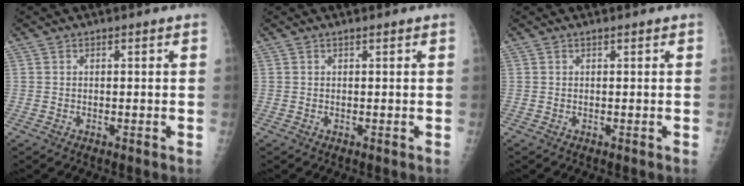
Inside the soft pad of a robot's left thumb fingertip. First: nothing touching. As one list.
[{"total": 0.0}, {"total": 0.0}]